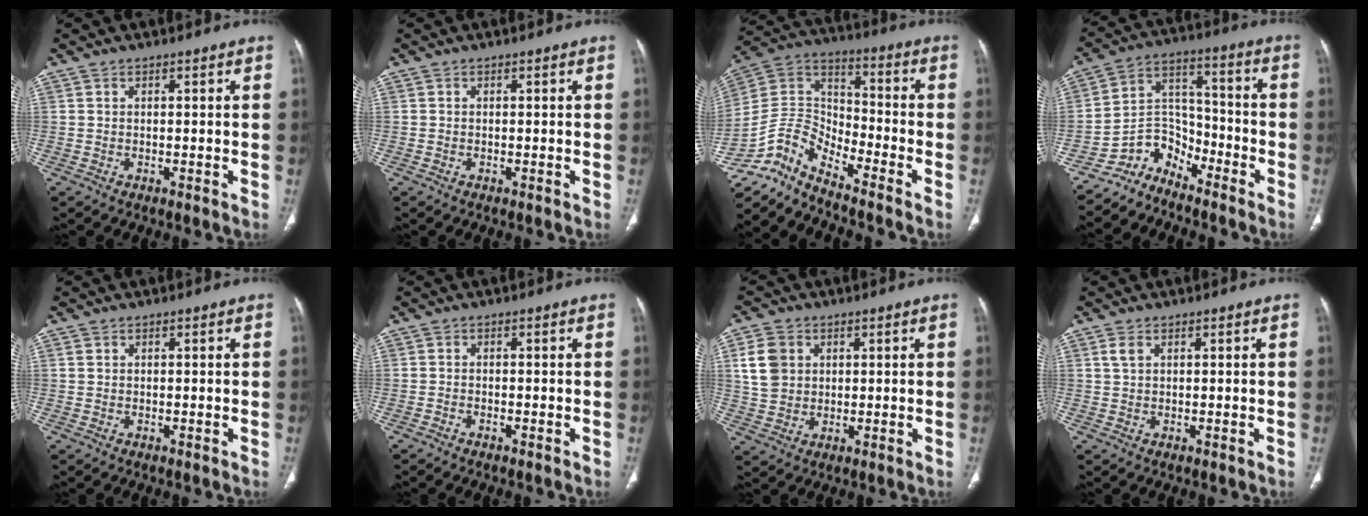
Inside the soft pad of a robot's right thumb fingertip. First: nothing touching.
{"total": 0.0}
{"total": 11.1, "force": [-10.2, 2.3, 3.9], "torque": [-0.085, 0.082, -0.210]}
{"total": 8.5, "force": [-7.3, 4.3, 0.8], "torque": [0.016, 0.091, -0.150]}
{"total": 0.5, "force": [0.3, 0.4, 0.2], "torque": [0.001, 0.001, 0.005]}
{"total": 0.8, "force": [-0.7, 0.3, 0.3], "torque": [-0.009, 0.002, -0.017]}
{"total": 7.4, "force": [2.2, 6.0, 3.7], "torque": [-0.055, -0.004, 0.045]}
{"total": 1.6, "force": [0.7, 0.9, 1.1], "torque": [-0.027, 0.005, 0.019]}